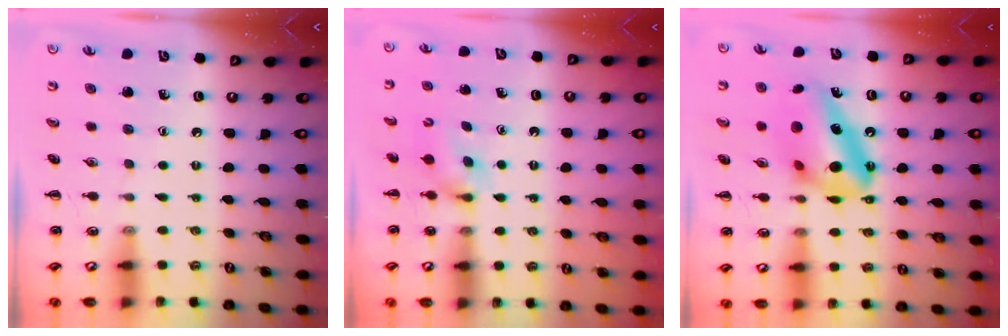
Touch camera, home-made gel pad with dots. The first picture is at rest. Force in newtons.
{"total": 4.7, "press": 4.5, "slide": 1.2}
{"total": 16.2, "press": 16.2, "slide": 0.3}